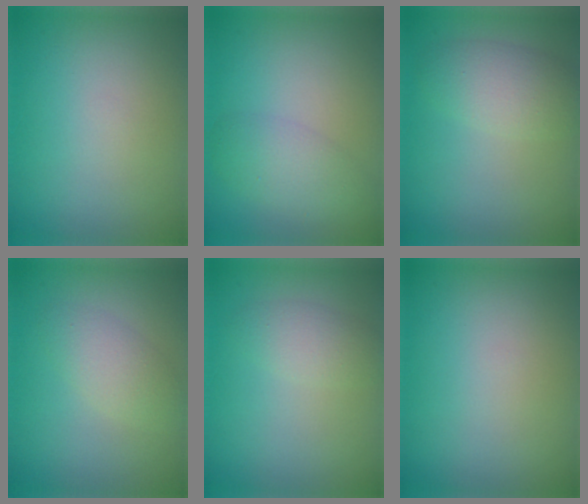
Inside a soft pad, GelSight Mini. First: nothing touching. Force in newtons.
{"total": 3.0, "press": 3.0, "slide": 0.2}
{"total": 3.5, "press": 3.5, "slide": 0.2}
{"total": 2.7, "press": 2.6, "slide": 0.1}
{"total": 2.1, "press": 2.1, "slide": 0.1}
{"total": 0.0}